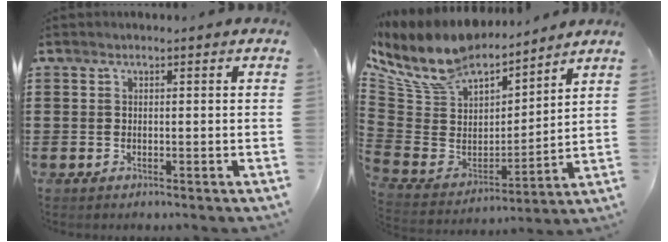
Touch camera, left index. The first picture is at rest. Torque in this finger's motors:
{"motor_torque": [2.14, 0.00, 1.05, 0.21]}